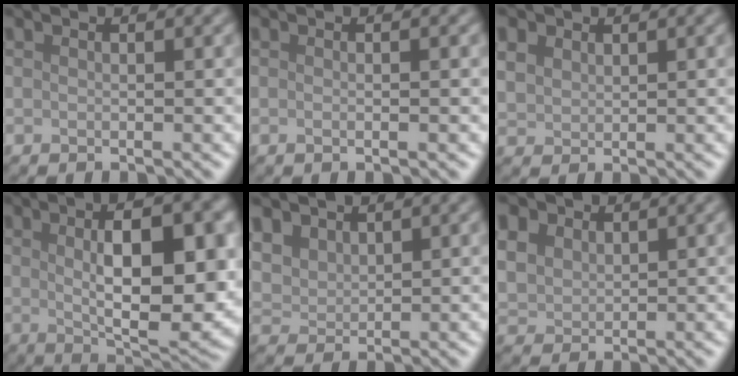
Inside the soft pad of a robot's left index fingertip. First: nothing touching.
{"total": 1.0, "force": [-0.1, 0.2, 0.9], "torque": [-0.014, -0.003, -0.003]}
{"total": 2.3, "force": [1.3, 1.7, 0.8], "torque": [-0.025, 0.003, 0.028]}
{"total": 11.2, "force": [1.0, 4.1, 10.4], "torque": [-0.144, -0.002, 0.021]}
{"total": 3.8, "force": [2.5, 2.5, 1.5], "torque": [-0.048, 0.004, 0.055]}
{"total": 9.6, "force": [5.0, 6.8, 4.5], "torque": [-0.123, 0.030, 0.078]}